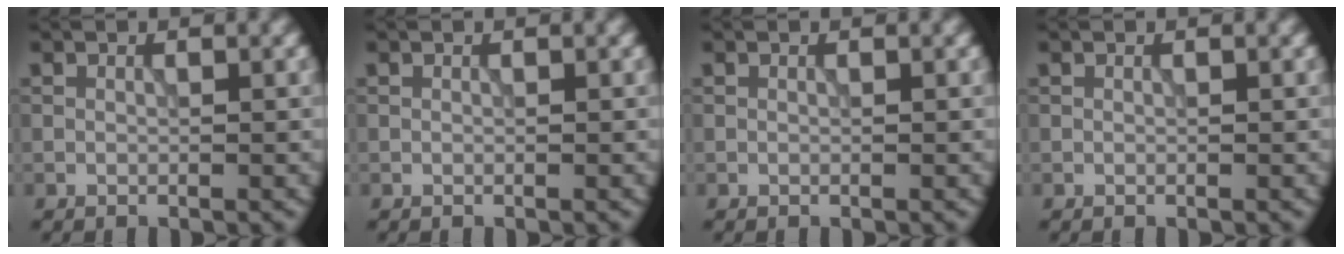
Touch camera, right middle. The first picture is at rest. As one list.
[{"total": 0.0}, {"total": 0.0}, {"total": 0.0}]